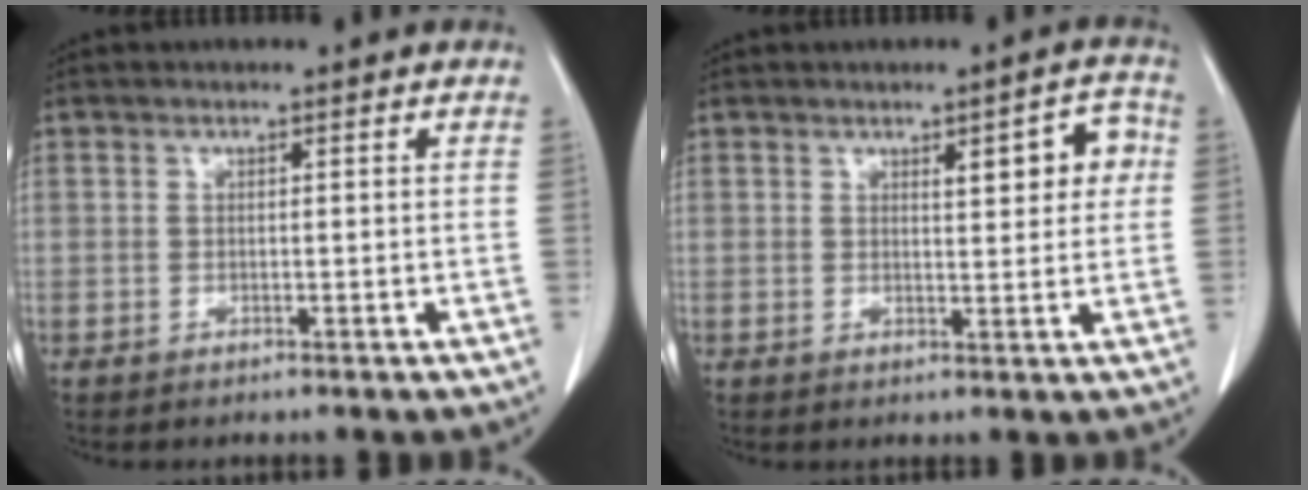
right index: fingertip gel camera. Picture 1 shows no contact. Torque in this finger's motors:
{"motor_torque": [0.16, 0.11, 0.10, 0.04]}